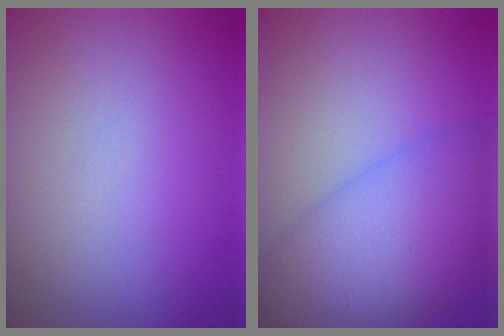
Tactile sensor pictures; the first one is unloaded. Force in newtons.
{"total": 8.2, "press": 8.2, "slide": 0.3}